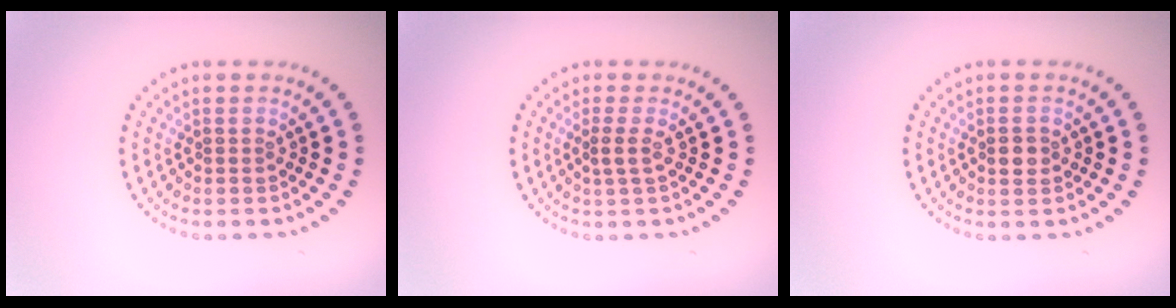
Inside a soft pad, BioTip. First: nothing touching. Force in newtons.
{"total": 1.4, "press": 1.0, "slide": 1.0}
{"total": 1.3, "press": 1.3, "slide": 0.2}